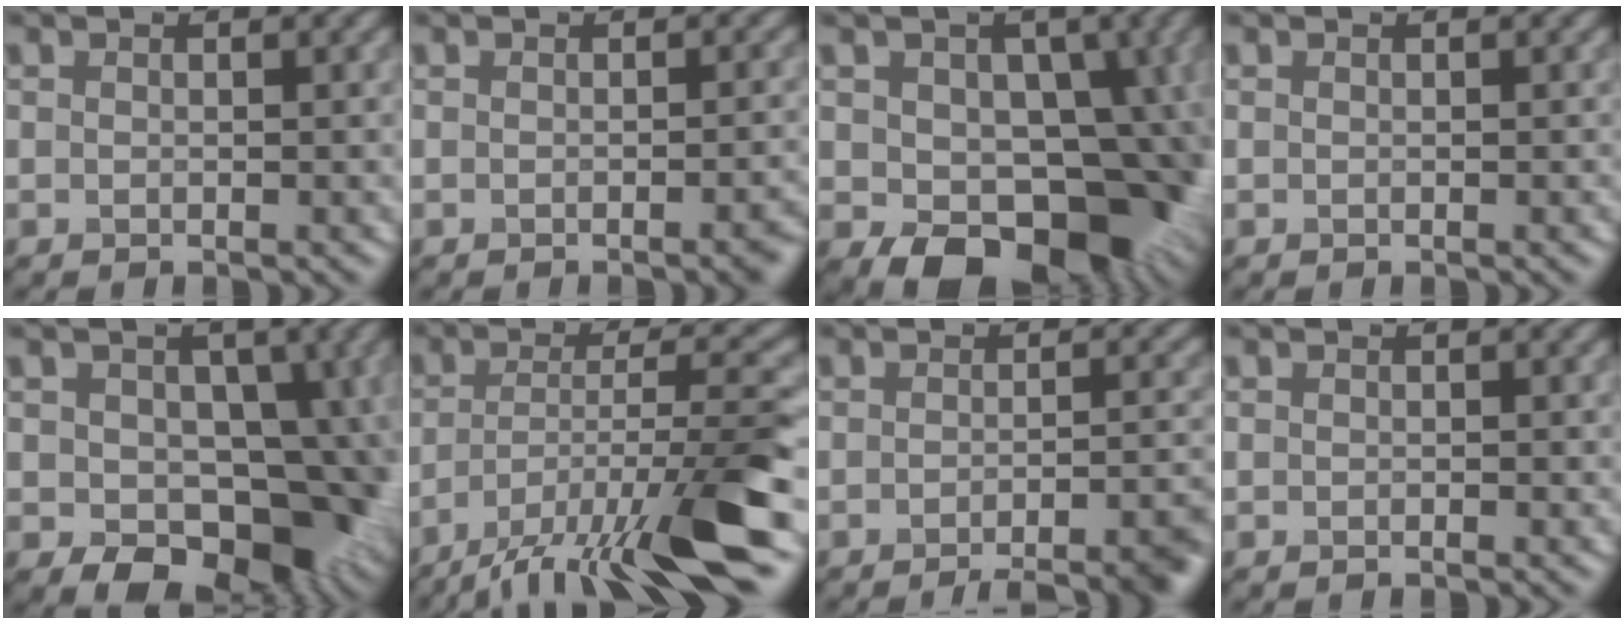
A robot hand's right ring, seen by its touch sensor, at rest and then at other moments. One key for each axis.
{"total": 2.0, "fx": -0.9, "fy": 0.5, "fz": 1.7, "tx": -0.013, "ty": 0.002, "tz": -0.013}
{"total": 10.9, "fx": -2.8, "fy": 7.2, "fz": 7.6, "tx": -0.070, "ty": -0.004, "tz": -0.053}
{"total": 0.0}
{"total": 9.5, "fx": -1.8, "fy": 6.5, "fz": 6.7, "tx": -0.062, "ty": -0.009, "tz": -0.034}
{"total": 11.6, "fx": -7.1, "fy": 2.6, "fz": 8.9, "tx": -0.153, "ty": -0.001, "tz": -0.122}
{"total": 6.6, "fx": -4.5, "fy": 1.6, "fz": 4.6, "tx": -0.044, "ty": -0.001, "tz": -0.054}
{"total": 0.0}